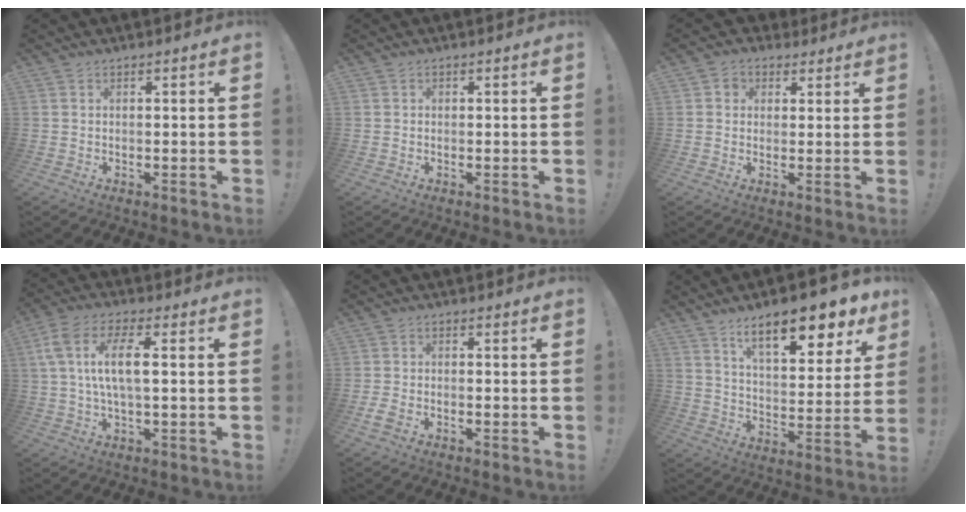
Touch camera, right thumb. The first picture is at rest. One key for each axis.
{"total": 0.6, "fx": 0.1, "fy": 0.6, "fz": 0.0, "tx": 0.004, "ty": 0.000, "tz": 0.001}
{"total": 4.0, "fx": 0.7, "fy": 3.9, "fz": 0.8, "tx": -0.010, "ty": 0.001, "tz": 0.012}
{"total": 11.2, "fx": 1.2, "fy": 4.4, "fz": 10.2, "tx": -0.199, "ty": 0.004, "tz": 0.020}
{"total": 3.1, "fx": -1.8, "fy": 1.5, "fz": 2.1, "tx": -0.048, "ty": -0.001, "tz": -0.032}
{"total": 16.0, "fx": 10.1, "fy": 5.4, "fz": 11.1, "tx": -0.164, "ty": -0.064, "tz": 0.162}